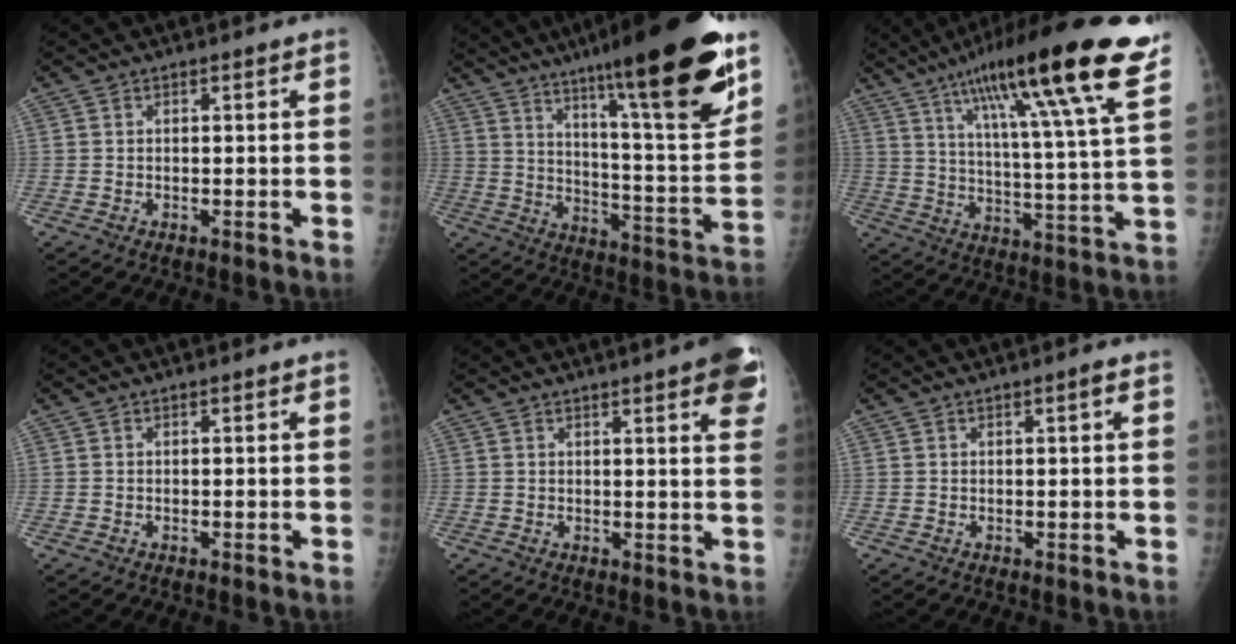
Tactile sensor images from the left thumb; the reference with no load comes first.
{"total": 25.4, "force": [15.8, 3.2, 19.6], "torque": [-0.272, -0.064, 0.248]}
{"total": 24.7, "force": [15.4, 2.0, 19.2], "torque": [-0.288, -0.044, 0.231]}
{"total": 0.0}
{"total": 9.3, "force": [5.0, 1.6, 7.7], "torque": [-0.074, -0.009, 0.051]}
{"total": 1.1, "force": [0.5, 0.2, 1.0], "torque": [-0.017, 0.001, 0.006]}